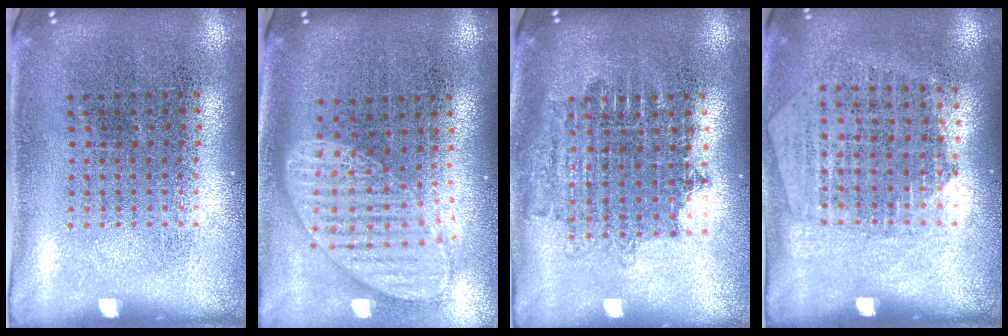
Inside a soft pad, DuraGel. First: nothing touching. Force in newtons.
{"total": 1.8, "press": 1.5, "slide": 1.0}
{"total": 1.8, "press": 1.5, "slide": 1.0}
{"total": 1.3, "press": 1.2, "slide": 0.6}